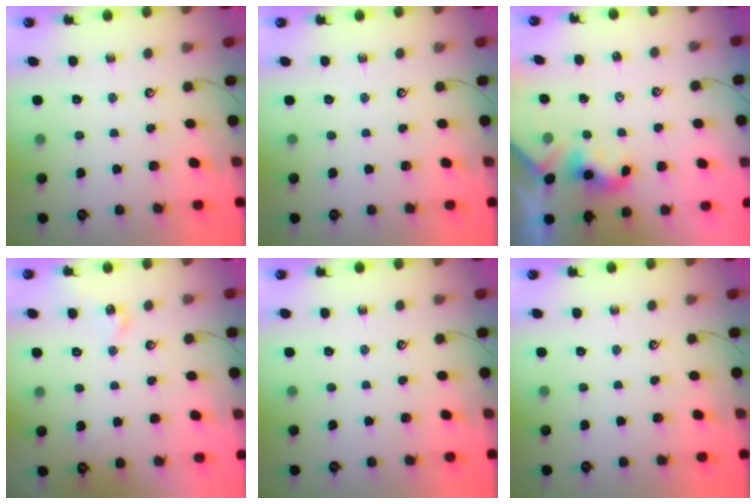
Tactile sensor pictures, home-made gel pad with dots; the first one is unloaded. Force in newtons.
{"total": 0.0}
{"total": 2.3, "press": 2.3, "slide": 0.2}
{"total": 2.0, "press": 1.9, "slide": 0.3}
{"total": 0.0}
{"total": 0.0}